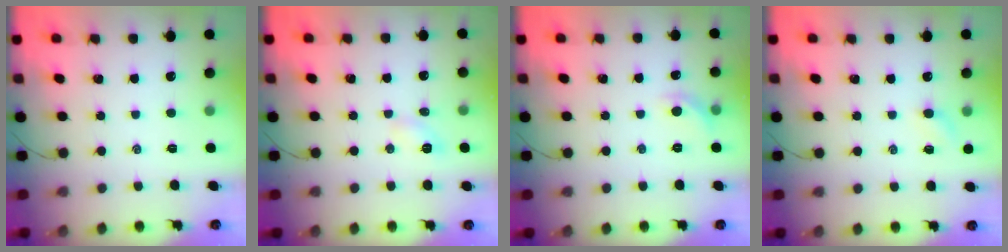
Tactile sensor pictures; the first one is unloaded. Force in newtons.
{"total": 4.3, "press": 4.1, "slide": 1.3}
{"total": 5.2, "press": 5.0, "slide": 1.5}
{"total": 3.6, "press": 3.4, "slide": 1.2}